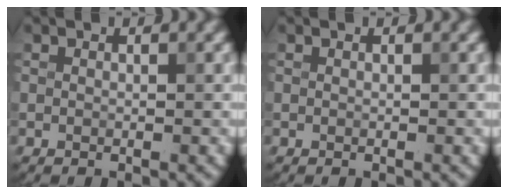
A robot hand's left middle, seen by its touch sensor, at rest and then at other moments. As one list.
[{"total": 0.0}]